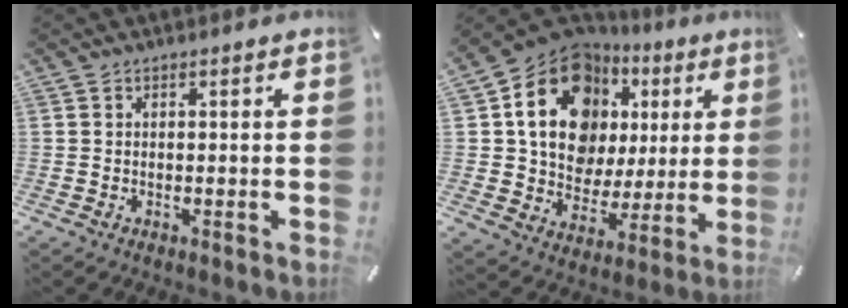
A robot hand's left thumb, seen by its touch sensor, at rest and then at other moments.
{"total": 18.4, "force": [7.3, 13.9, 9.7], "torque": [-0.163, -0.044, 0.131]}